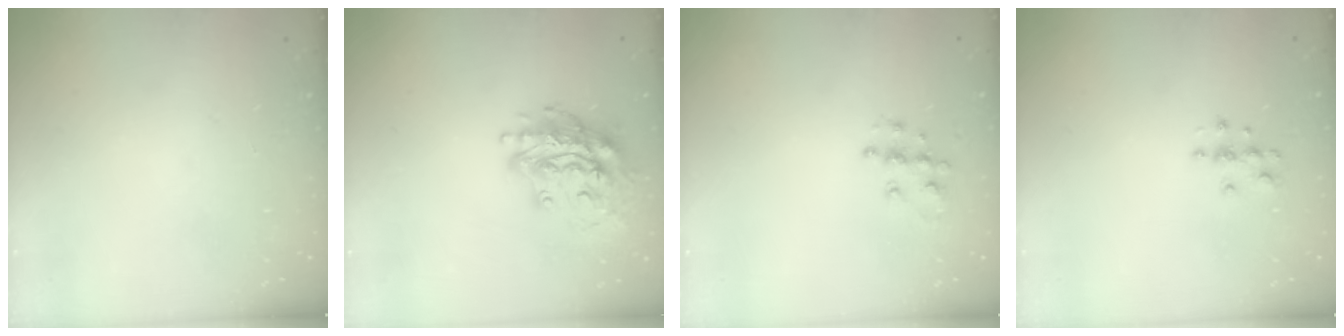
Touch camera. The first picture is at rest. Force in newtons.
{"total": 16.9, "press": 16.8, "slide": 1.5}
{"total": 8.9, "press": 8.9, "slide": 0.5}
{"total": 3.8, "press": 3.8, "slide": 0.4}